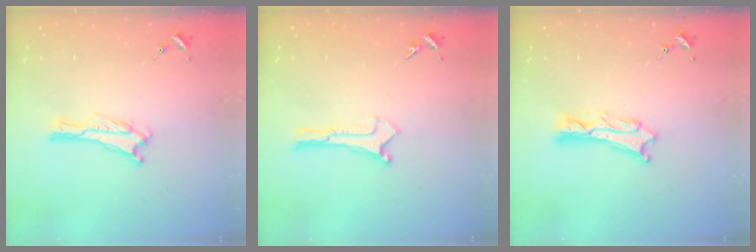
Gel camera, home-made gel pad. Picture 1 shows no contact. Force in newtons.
{"total": 0.0}
{"total": 2.6, "press": 2.6, "slide": 0.3}